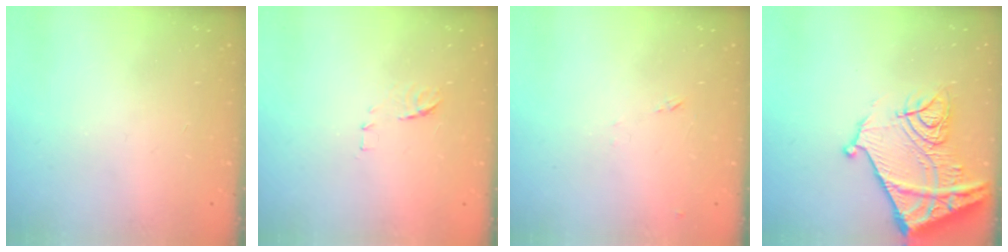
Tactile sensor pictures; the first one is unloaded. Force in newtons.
{"total": 6.8, "press": 6.8, "slide": 0.5}
{"total": 7.2, "press": 7.1, "slide": 0.6}
{"total": 18.1, "press": 18.0, "slide": 1.9}